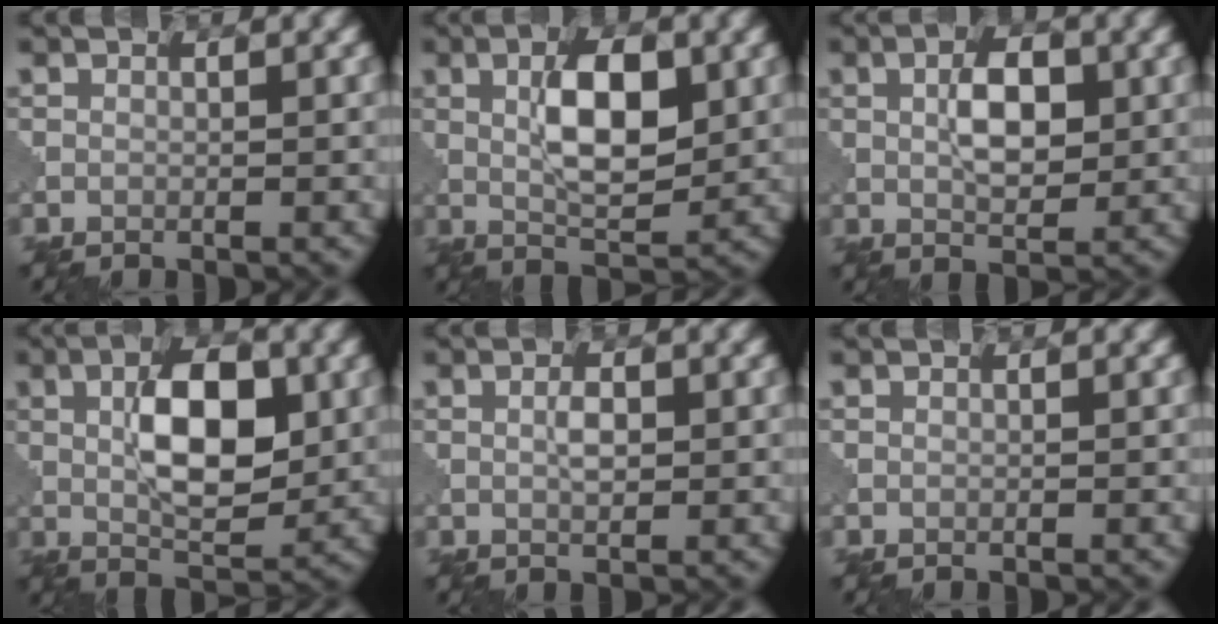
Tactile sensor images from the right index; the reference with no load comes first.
{"total": 6.5, "force": [1.4, 2.6, 5.7], "torque": [-0.093, 0.002, 0.027]}
{"total": 4.3, "force": [0.9, 2.2, 3.6], "torque": [-0.064, 0.002, 0.016]}
{"total": 7.9, "force": [1.3, 3.6, 6.9], "torque": [-0.111, 0.004, 0.022]}
{"total": 1.5, "force": [0.4, 0.6, 1.4], "torque": [-0.025, 0.001, 0.009]}
{"total": 0.0}